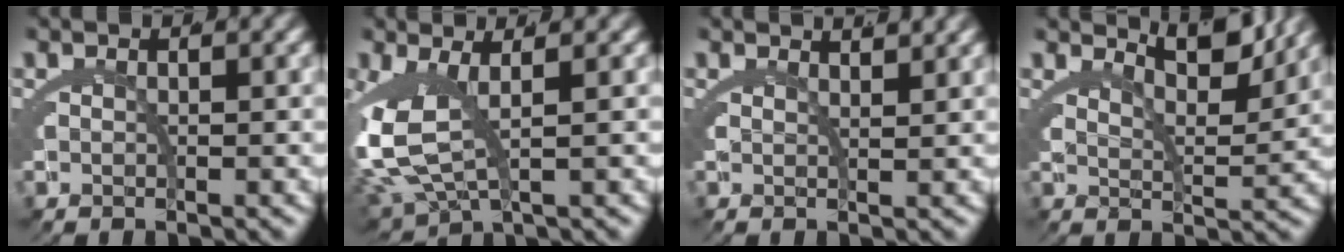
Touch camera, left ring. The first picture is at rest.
{"total": 6.7, "force": [0.3, 3.9, 5.5], "torque": [-0.143, -0.022, 0.023]}
{"total": 2.3, "force": [2.0, -0.3, 1.0], "torque": [-0.014, -0.001, 0.033]}
{"total": 5.0, "force": [4.4, -0.1, 2.5], "torque": [-0.036, -0.003, 0.072]}